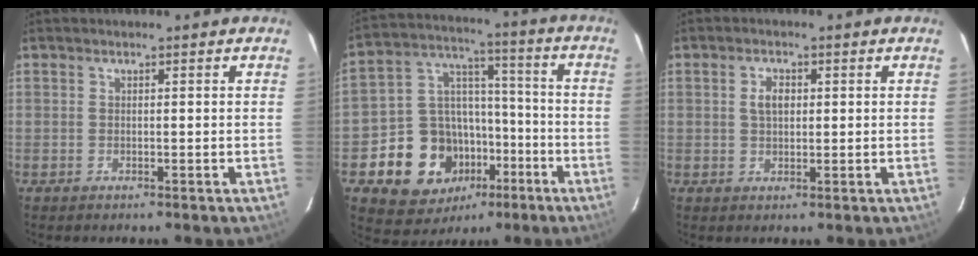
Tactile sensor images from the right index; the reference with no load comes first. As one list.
[{"total": 16.7, "force": [-6.9, 13.8, 6.3], "torque": [-0.146, 0.051, -0.083]}, {"total": 3.2, "force": [0.7, 2.0, 2.4], "torque": [-0.044, 0.008, 0.014]}]